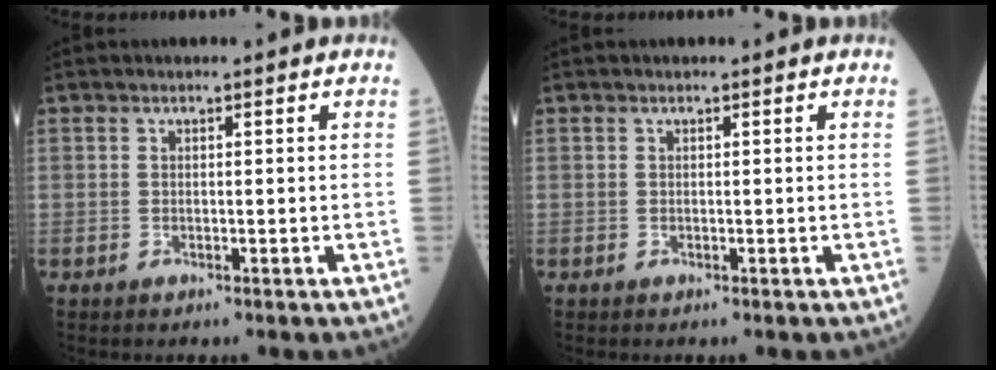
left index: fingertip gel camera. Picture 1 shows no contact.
{"total": 0.0}